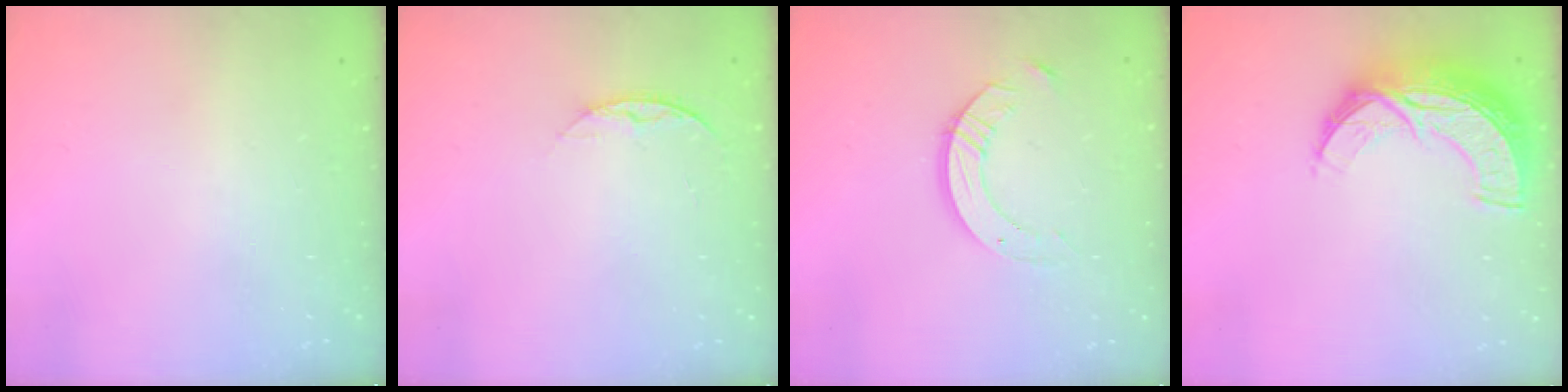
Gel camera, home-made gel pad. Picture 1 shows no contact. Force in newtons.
{"total": 6.4, "press": 6.3, "slide": 0.8}
{"total": 9.2, "press": 9.1, "slide": 0.8}
{"total": 13.7, "press": 13.6, "slide": 0.8}